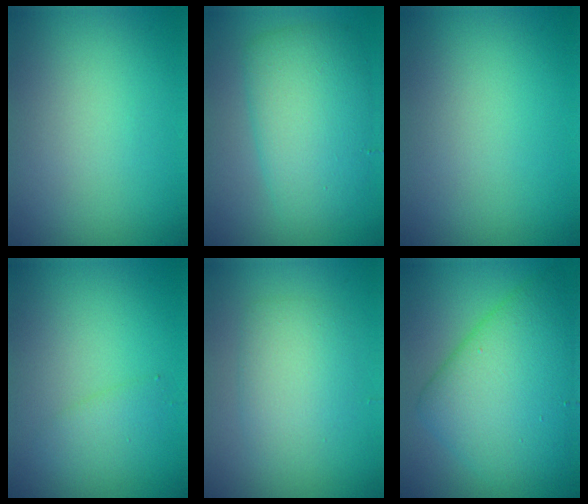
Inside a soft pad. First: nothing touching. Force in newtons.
{"total": 6.0, "press": 6.0, "slide": 0.1}
{"total": 0.0}
{"total": 1.5, "press": 1.5, "slide": 0.1}
{"total": 3.2, "press": 3.2, "slide": 0.0}
{"total": 8.5, "press": 8.5, "slide": 0.4}